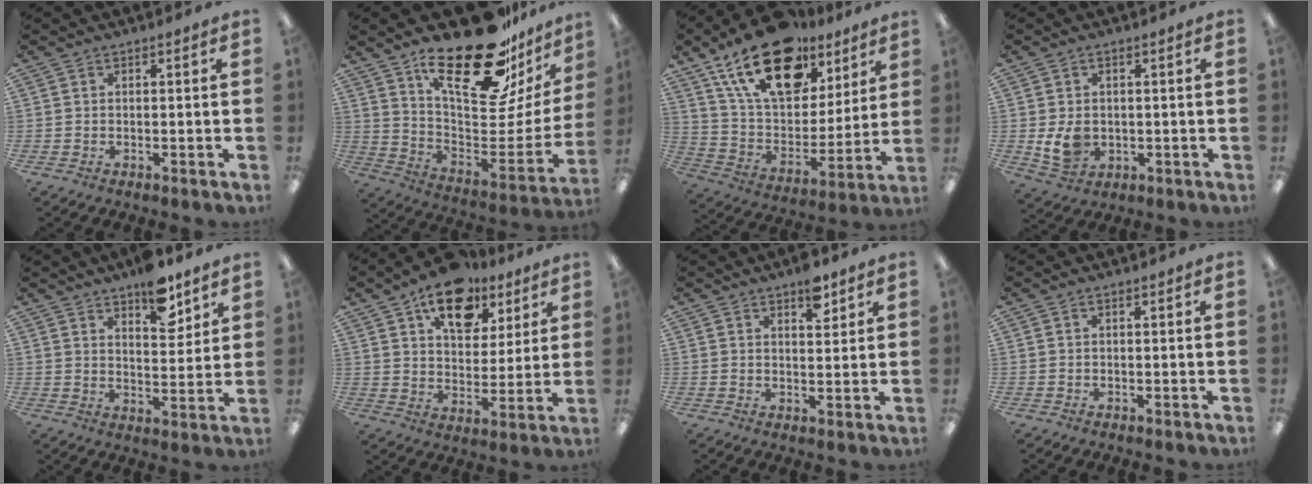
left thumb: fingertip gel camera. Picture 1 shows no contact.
{"total": 27.4, "force": [19.3, 9.7, 16.9], "torque": [-0.242, -0.129, 0.327]}
{"total": 23.0, "force": [14.6, 12.2, 13.0], "torque": [-0.225, -0.072, 0.262]}
{"total": 6.1, "force": [0.0, 4.9, 3.6], "torque": [-0.070, -0.002, 0.000]}
{"total": 10.1, "force": [7.5, 4.2, 5.3], "torque": [-0.061, -0.046, 0.126]}
{"total": 15.6, "force": [9.8, 9.2, 7.9], "torque": [-0.106, -0.049, 0.172]}
{"total": 6.2, "force": [4.2, 2.7, 3.6], "torque": [-0.034, -0.024, 0.065]}
{"total": 0.0}